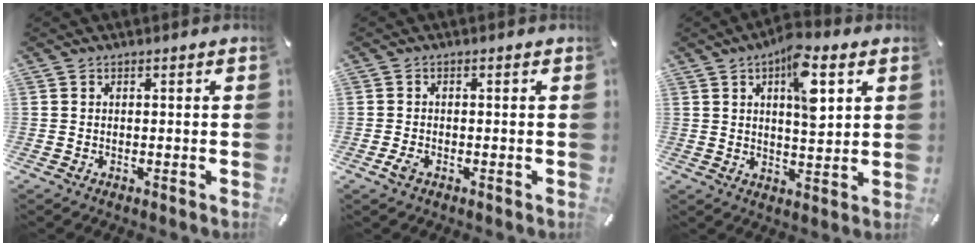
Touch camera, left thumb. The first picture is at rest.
{"total": 2.0, "force": [-1.0, 1.0, 1.4], "torque": [-0.031, -0.001, -0.019]}
{"total": 10.2, "force": [4.4, 4.2, 8.2], "torque": [-0.112, -0.019, 0.067]}